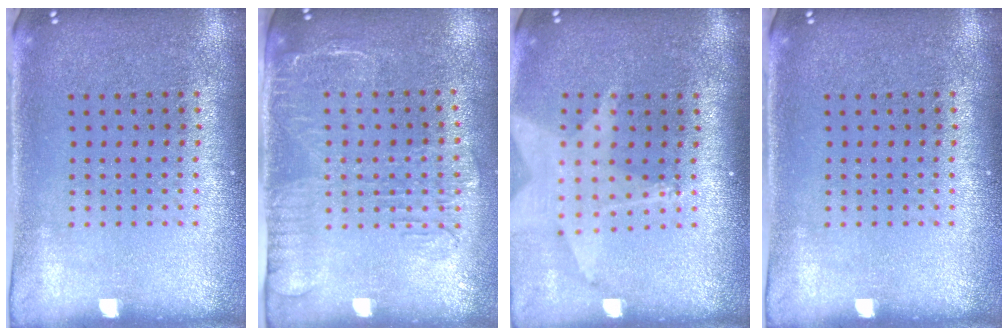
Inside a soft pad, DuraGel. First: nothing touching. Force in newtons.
{"total": 1.8, "press": 1.5, "slide": 0.9}
{"total": 1.7, "press": 1.5, "slide": 0.9}
{"total": 0.0}